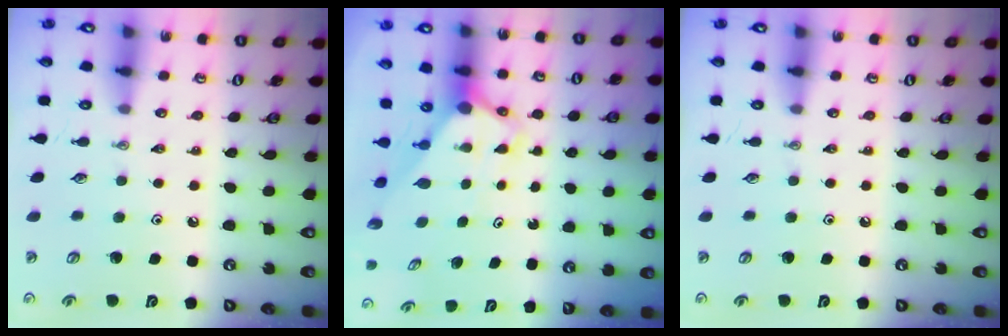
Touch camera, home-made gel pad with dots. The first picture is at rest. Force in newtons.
{"total": 3.0, "press": 3.0, "slide": 0.2}
{"total": 0.0}